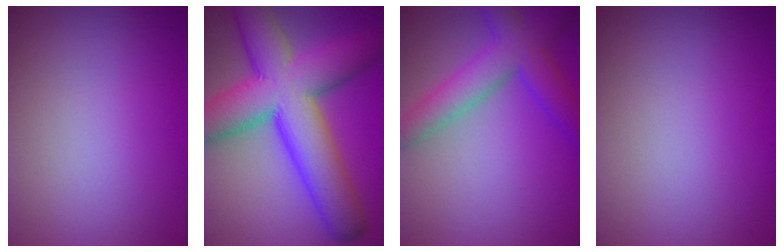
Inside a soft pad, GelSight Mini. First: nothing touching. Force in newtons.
{"total": 12.2, "press": 12.2, "slide": 0.3}
{"total": 5.1, "press": 5.1, "slide": 0.2}
{"total": 0.0}